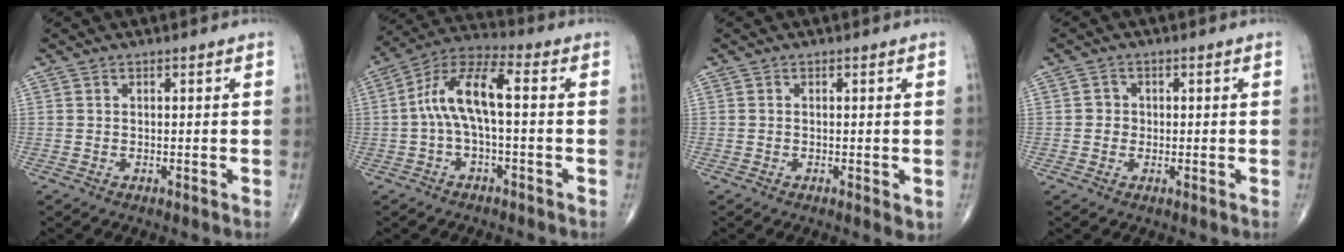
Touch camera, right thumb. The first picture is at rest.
{"total": 10.7, "force": [-0.1, 3.9, 10.0], "torque": [-0.202, 0.047, -0.010]}
{"total": 1.6, "force": [-0.3, 0.6, 1.5], "torque": [-0.024, -0.006, -0.005]}
{"total": 2.1, "force": [-0.1, 2.0, 0.6], "torque": [0.004, 0.006, -0.004]}